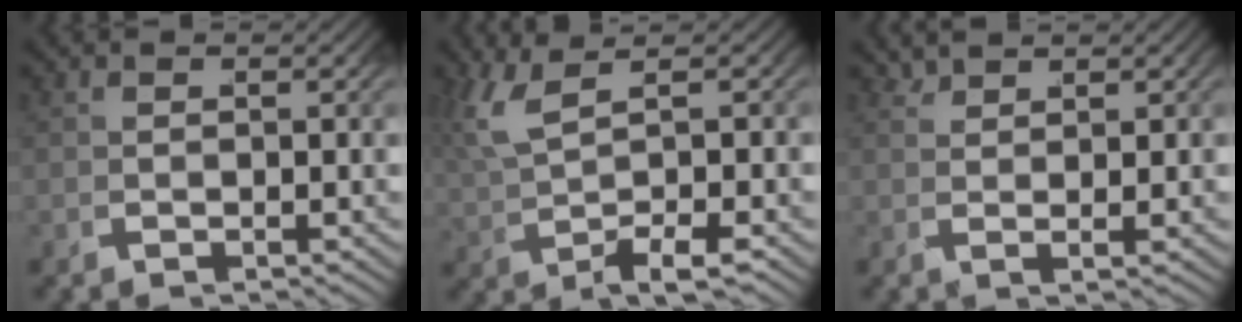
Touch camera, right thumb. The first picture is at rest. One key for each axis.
{"total": 3.8, "fx": 1.3, "fy": 1.4, "fz": 3.3, "tx": -0.078, "ty": -0.001, "tz": 0.034}
{"total": 2.2, "fx": 1.9, "fy": -1.2, "fz": -0.2, "tx": 0.014, "ty": 0.014, "tz": 0.034}